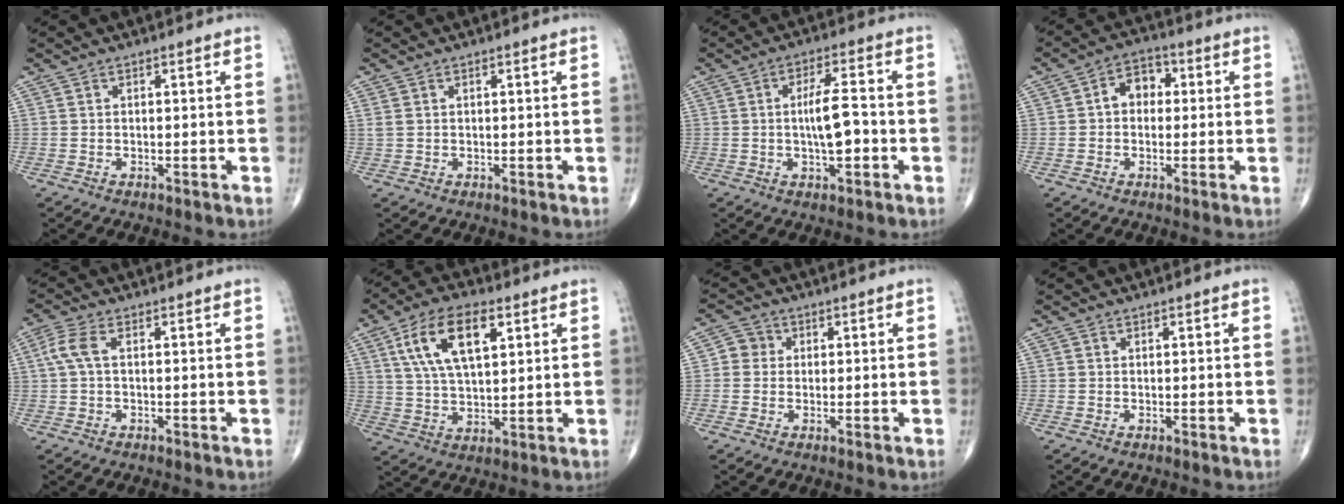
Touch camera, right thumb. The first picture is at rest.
{"total": 1.3, "force": [0.5, 0.8, 0.9], "torque": [-0.027, 0.009, 0.017]}
{"total": 7.4, "force": [-0.8, 2.5, 7.0], "torque": [-0.117, 0.014, -0.014]}
{"total": 5.8, "force": [0.5, 4.4, 3.8], "torque": [-0.037, 0.019, -0.003]}
{"total": 4.0, "force": [0.4, 1.7, 3.6], "torque": [-0.101, 0.012, 0.004]}
{"total": 13.6, "force": [5.2, 6.2, 10.9], "torque": [-0.194, -0.005, 0.097]}
{"total": 3.5, "force": [0.2, 3.4, 1.0], "torque": [0.006, 0.007, -0.005]}
{"total": 0.0}